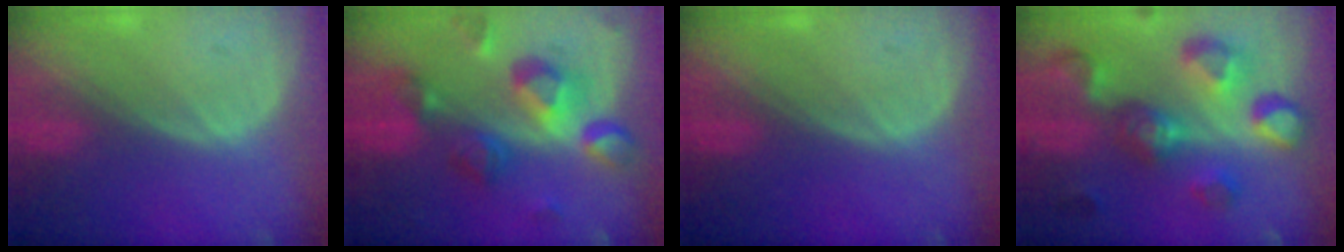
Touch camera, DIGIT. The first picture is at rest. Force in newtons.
{"total": 10.4, "press": 9.3, "slide": 4.7}
{"total": 0.0}
{"total": 11.1, "press": 9.9, "slide": 5.1}